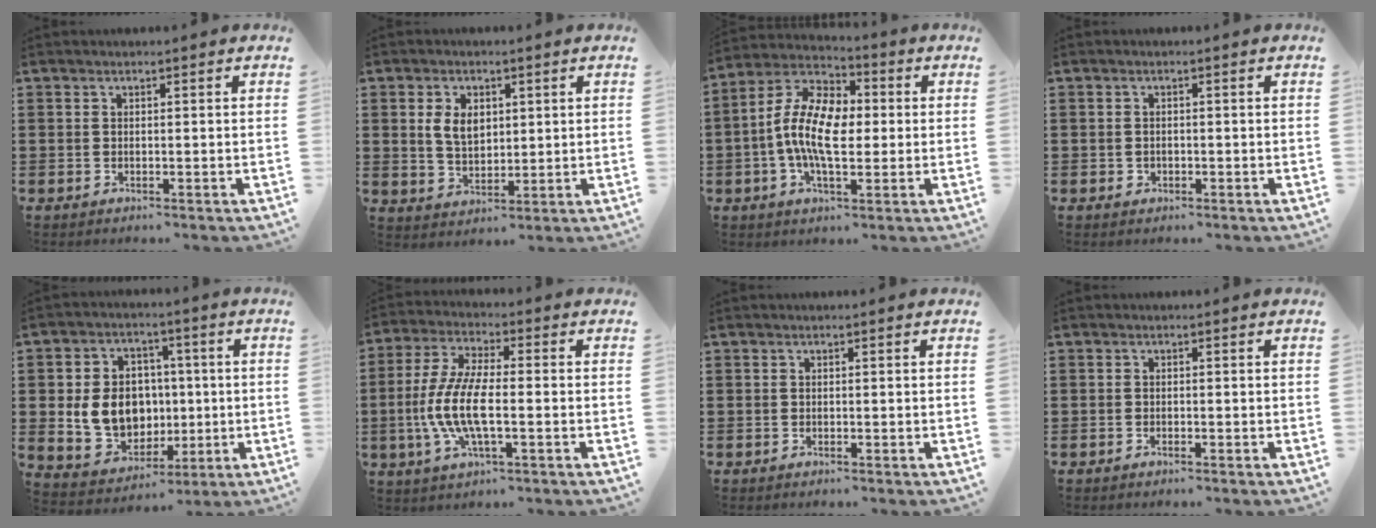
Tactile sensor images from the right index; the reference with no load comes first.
{"total": 5.0, "force": [1.2, 3.3, 3.5], "torque": [-0.070, 0.010, 0.018]}
{"total": 11.3, "force": [-0.4, 5.9, 9.7], "torque": [-0.225, -0.002, -0.015]}
{"total": 0.7, "force": [-0.2, 0.6, 0.3], "torque": [-0.009, 0.003, -0.005]}
{"total": 9.9, "force": [0.1, 8.5, 5.2], "torque": [-0.125, 0.013, 0.007]}
{"total": 9.2, "force": [-2.2, 3.0, 8.5], "torque": [-0.196, -0.013, -0.049]}
{"total": 0.0}
{"total": 0.6, "force": [-0.6, 0.1, 0.0], "torque": [-0.002, 0.000, -0.012]}